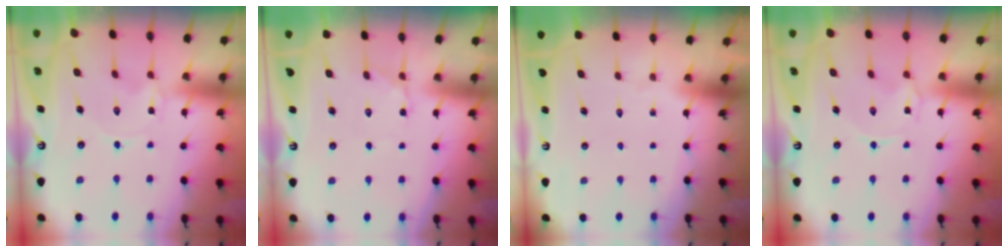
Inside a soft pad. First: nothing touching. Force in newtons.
{"total": 3.0, "press": 2.9, "slide": 1.0}
{"total": 0.0}
{"total": 0.0}